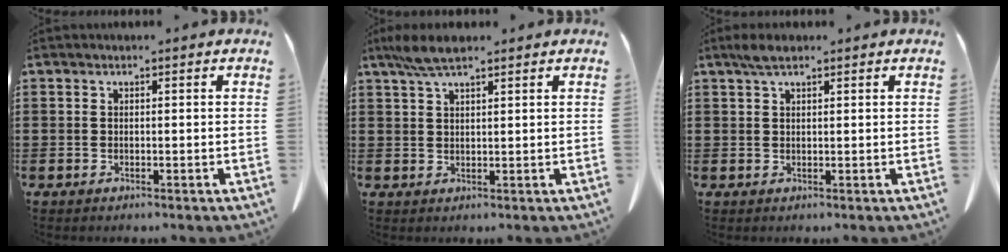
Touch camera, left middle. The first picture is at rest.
{"total": 4.6, "force": [3.2, 1.0, 3.1], "torque": [-0.068, 0.000, 0.059]}
{"total": 2.3, "force": [1.5, 0.7, 1.7], "torque": [-0.037, 0.004, 0.026]}